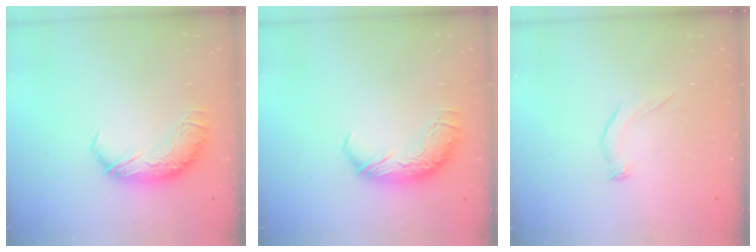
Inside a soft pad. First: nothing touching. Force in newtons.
{"total": 0.0}
{"total": 5.5, "press": 5.4, "slide": 1.2}